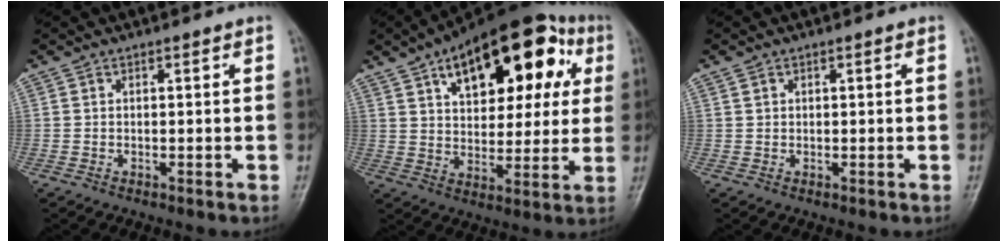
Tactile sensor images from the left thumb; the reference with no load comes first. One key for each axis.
{"total": 24.1, "fx": 10.0, "fy": 12.4, "fz": 18.0, "tx": -0.230, "ty": 0.014, "tz": 0.148}
{"total": 0.7, "fx": 0.3, "fy": 0.6, "fz": 0.2, "tx": -0.003, "ty": 0.007, "tz": 0.011}